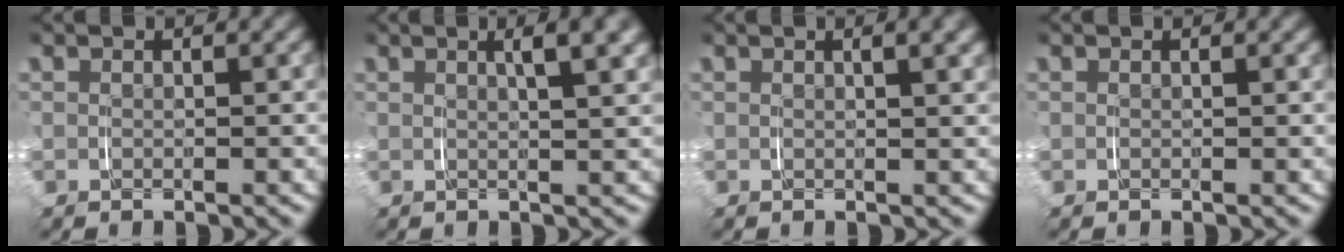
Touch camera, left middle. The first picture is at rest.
{"total": 3.4, "force": [2.4, -0.1, 2.4], "torque": [-0.016, 0.019, 0.032]}
{"total": 2.0, "force": [1.4, -0.1, 1.4], "torque": [-0.010, 0.014, 0.021]}
{"total": 0.0}